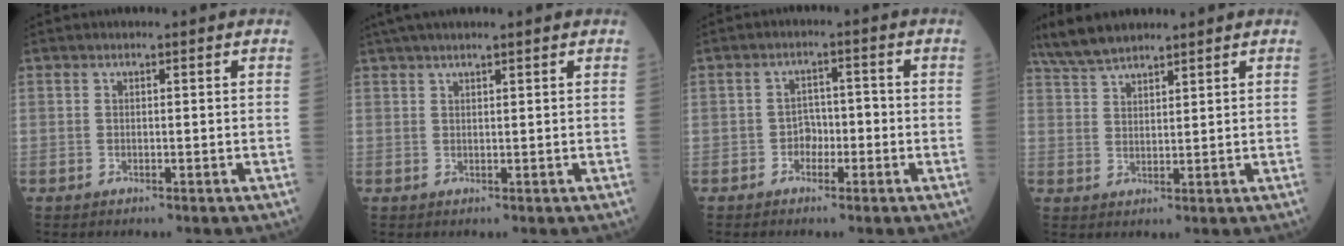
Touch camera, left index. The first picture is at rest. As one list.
[{"total": 6.3, "force": [5.0, 0.1, 3.7], "torque": [-0.061, 0.036, 0.081]}, {"total": 2.9, "force": [-1.4, 2.0, 1.6], "torque": [-0.019, 0.006, -0.029]}, {"total": 7.0, "force": [6.1, 1.2, 3.1], "torque": [-0.072, 0.019, 0.122]}]